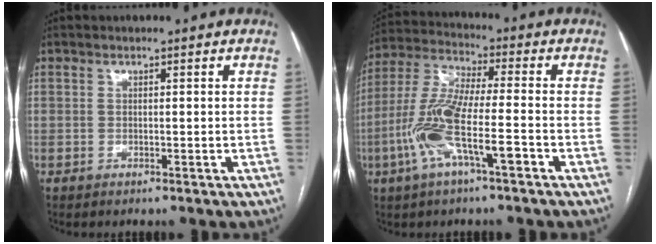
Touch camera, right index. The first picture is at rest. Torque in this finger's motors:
{"motor_torque": [0.96, -0.67, 0.56, 0.21]}